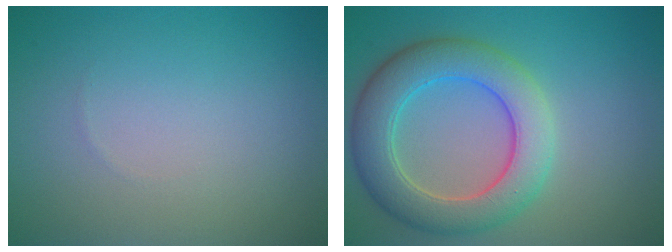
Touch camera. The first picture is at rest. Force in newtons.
{"total": 6.8, "press": 6.8, "slide": 0.3}